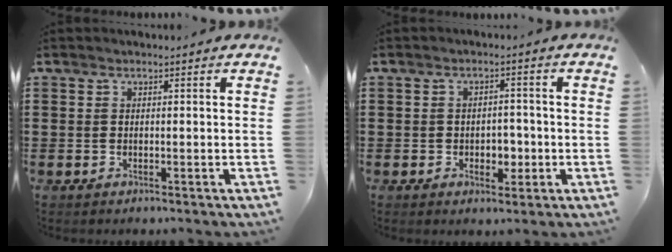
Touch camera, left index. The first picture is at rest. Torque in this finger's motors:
{"motor_torque": [0.06, 0.05, 0.10, 0.05]}